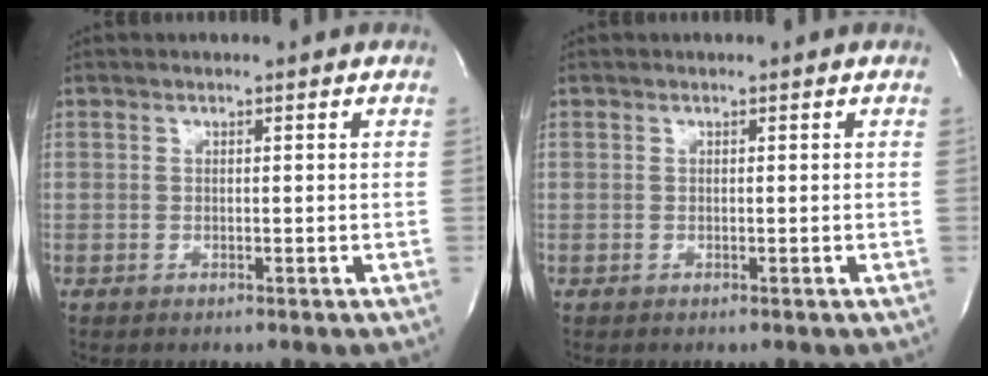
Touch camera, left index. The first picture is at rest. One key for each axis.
{"total": 0.0}